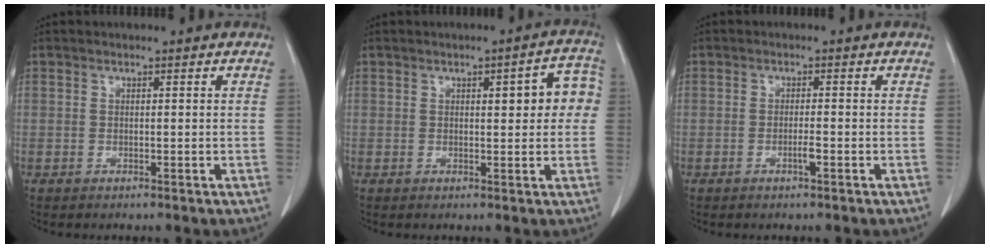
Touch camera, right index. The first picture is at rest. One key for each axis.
{"total": 5.8, "fx": 1.1, "fy": 1.9, "fz": 5.3, "tx": -0.056, "ty": 0.018, "tz": 0.010}
{"total": 1.5, "fx": -0.7, "fy": 0.0, "fz": 1.4, "tx": -0.028, "ty": -0.001, "tz": -0.013}